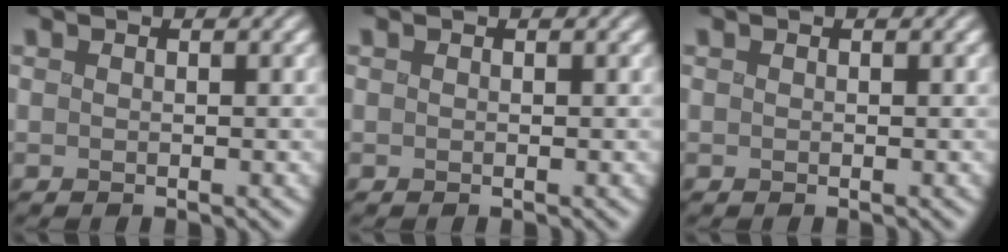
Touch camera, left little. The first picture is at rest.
{"total": 0.0}
{"total": 0.0}